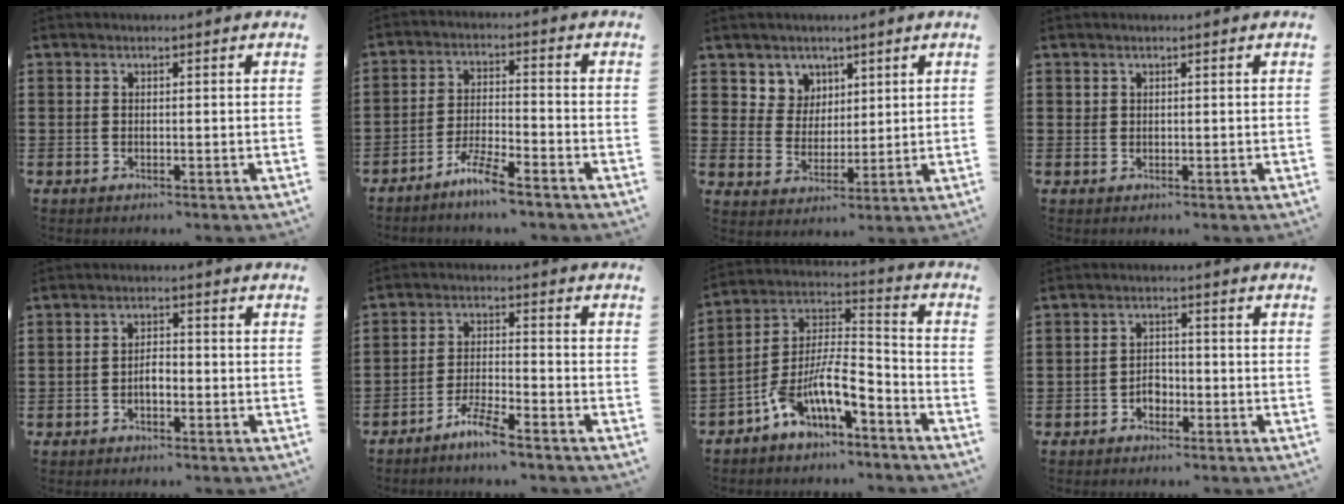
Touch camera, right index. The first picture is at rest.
{"total": 5.4, "force": [-4.7, 0.1, 2.7], "torque": [-0.068, -0.007, -0.093]}
{"total": 5.6, "force": [3.2, 4.6, 0.1], "torque": [-0.033, 0.003, 0.061]}
{"total": 0.6, "force": [0.4, 0.5, 0.1], "torque": [-0.002, 0.002, 0.008]}
{"total": 2.4, "force": [-0.9, 1.1, 2.0], "torque": [-0.039, 0.004, -0.017]}
{"total": 5.0, "force": [-4.3, 0.1, 2.4], "torque": [-0.057, -0.003, -0.085]}
{"total": 10.2, "force": [-6.6, 3.6, 6.9], "torque": [-0.151, -0.001, -0.131]}
{"total": 2.5, "force": [-1.4, 1.7, 1.2], "torque": [-0.026, 0.003, -0.030]}